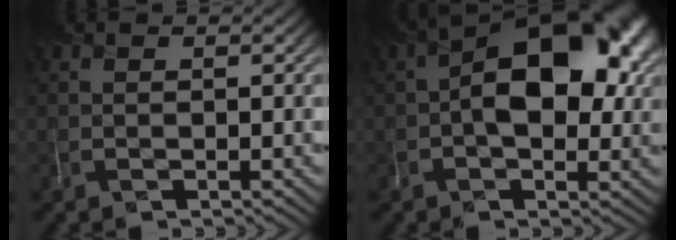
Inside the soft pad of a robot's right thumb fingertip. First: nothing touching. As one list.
[{"total": 14.6, "force": [1.4, 8.5, 11.7], "torque": [-0.152, 0.020, 0.010]}]